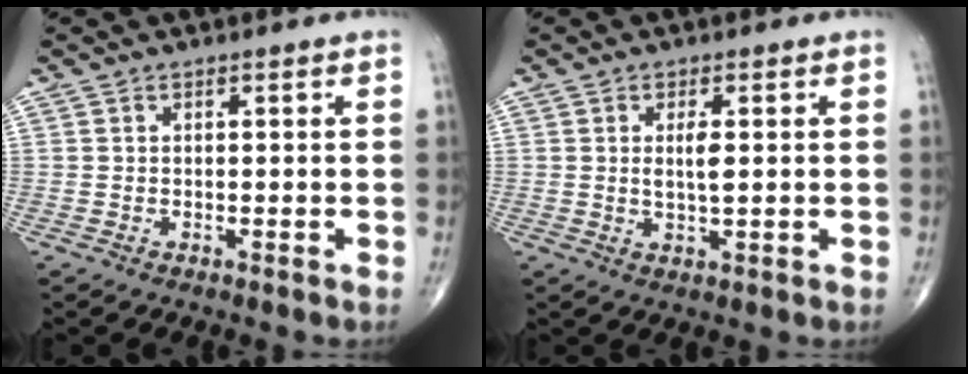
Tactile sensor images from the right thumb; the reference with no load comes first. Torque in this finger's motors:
{"motor_torque": [-0.34, -0.30, 0.04, 0.09, 0.08]}